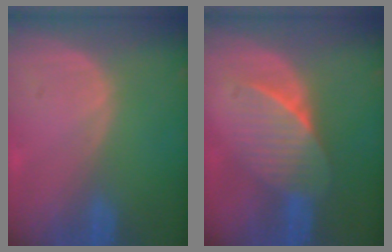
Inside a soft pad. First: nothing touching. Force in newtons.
{"total": 7.7, "press": 6.8, "slide": 3.5}